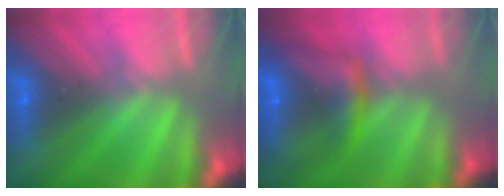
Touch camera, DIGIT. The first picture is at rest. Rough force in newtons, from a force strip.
{"total": 7.4}